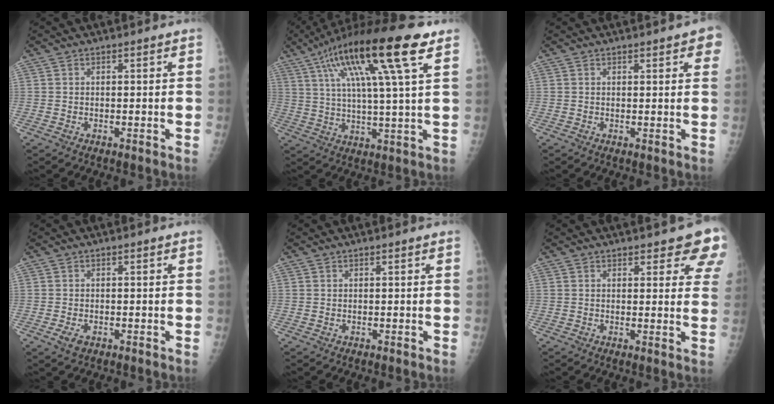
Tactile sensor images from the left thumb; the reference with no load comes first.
{"total": 20.3, "force": [9.4, 2.8, 17.8], "torque": [-0.311, 0.004, 0.153]}
{"total": 4.2, "force": [2.3, 1.2, 3.3], "torque": [-0.024, -0.003, 0.022]}
{"total": 2.4, "force": [-1.0, 1.4, 1.7], "torque": [-0.032, 0.000, -0.016]}
{"total": 0.5, "force": [0.2, 0.2, 0.4], "torque": [-0.006, 0.001, 0.004]}
{"total": 8.3, "force": [6.5, 3.0, 4.1], "torque": [-0.007, -0.029, 0.059]}